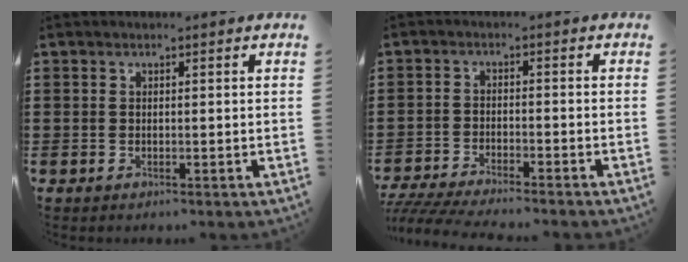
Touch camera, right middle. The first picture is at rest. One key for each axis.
{"total": 4.3, "fx": -4.2, "fy": 0.0, "fz": 1.1, "tx": -0.032, "ty": -0.009, "tz": -0.089}